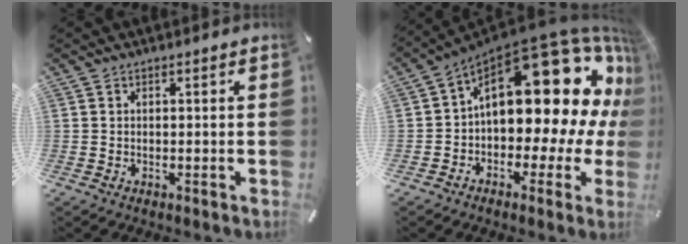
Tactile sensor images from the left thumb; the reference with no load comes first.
{"total": 24.5, "force": [7.4, 11.8, 20.2], "torque": [-0.294, -0.071, 0.126]}